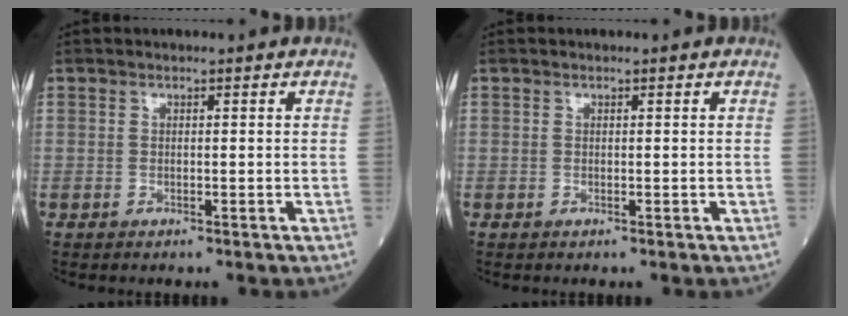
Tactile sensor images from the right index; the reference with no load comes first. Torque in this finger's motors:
{"motor_torque": [0.02, 0.00, 0.00, -0.01]}